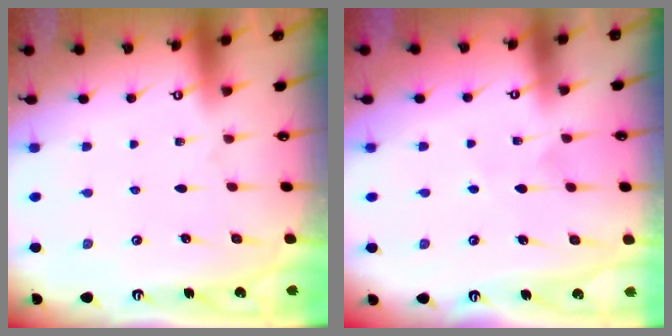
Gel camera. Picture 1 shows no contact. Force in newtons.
{"total": 5.2, "press": 5.0, "slide": 1.4}